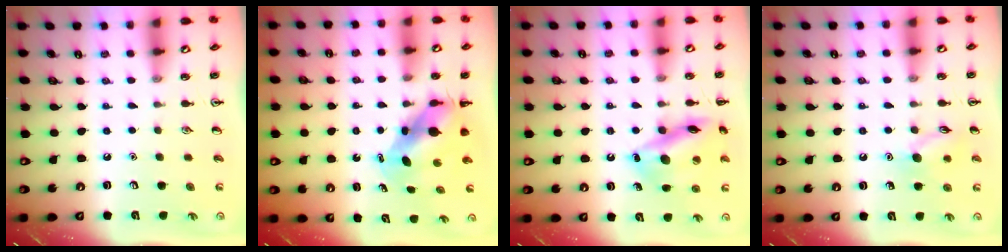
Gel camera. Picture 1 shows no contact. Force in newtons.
{"total": 6.8, "press": 6.6, "slide": 1.5}
{"total": 16.7, "press": 16.6, "slide": 1.7}
{"total": 9.2, "press": 9.2, "slide": 0.8}